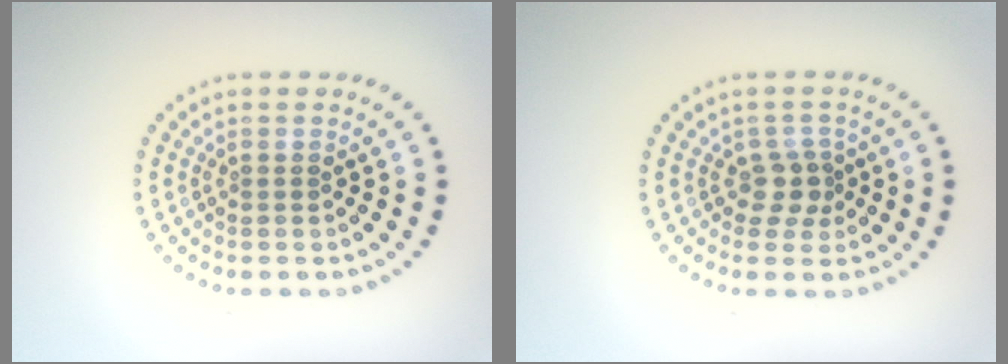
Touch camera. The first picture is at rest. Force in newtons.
{"total": 2.1, "press": 1.7, "slide": 1.2}